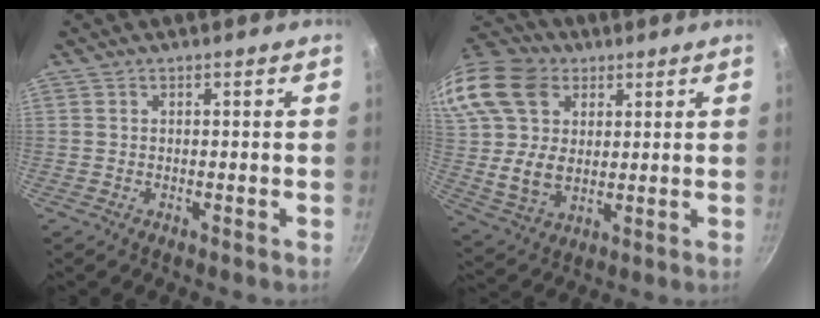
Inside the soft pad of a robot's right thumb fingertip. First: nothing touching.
{"total": 21.9, "force": [8.1, 15.9, 12.6], "torque": [-0.254, 0.000, 0.156]}